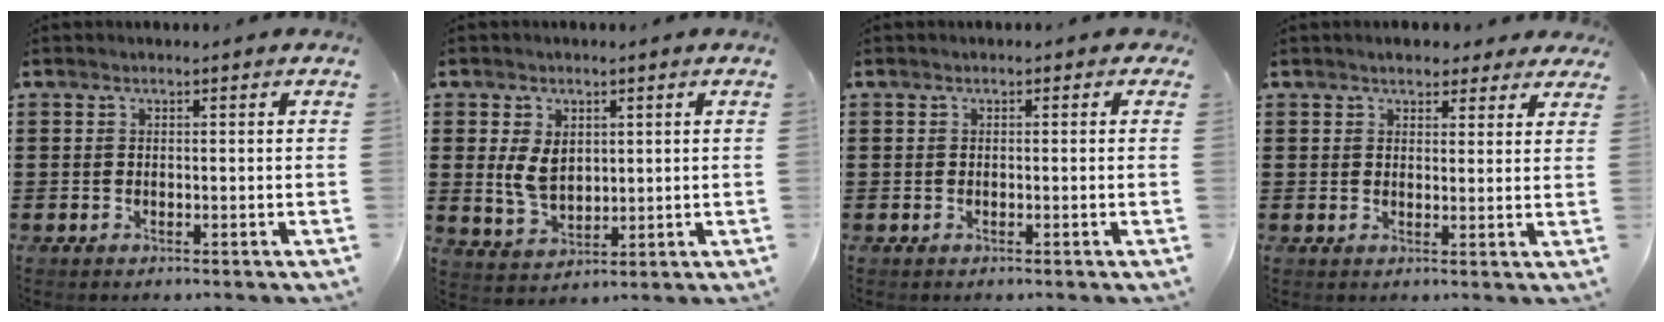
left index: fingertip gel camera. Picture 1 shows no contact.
{"total": 5.5, "force": [1.2, 3.7, 3.9], "torque": [-0.097, 0.005, 0.019]}
{"total": 0.6, "force": [-0.2, 0.5, 0.2], "torque": [-0.005, 0.003, -0.005]}
{"total": 2.9, "force": [2.6, 1.0, 0.7], "torque": [-0.013, -0.003, 0.047]}